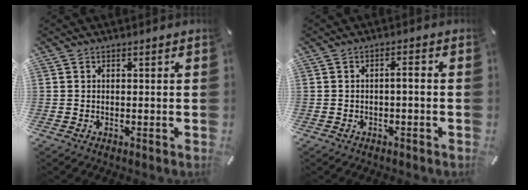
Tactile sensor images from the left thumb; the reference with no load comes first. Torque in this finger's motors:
{"motor_torque": [0.15, 0.28, 0.15, 0.07, 0.00]}